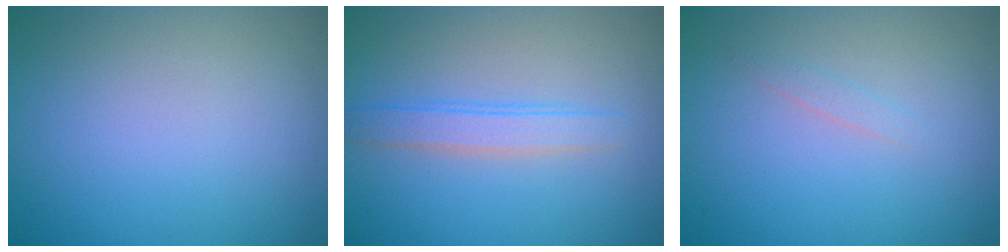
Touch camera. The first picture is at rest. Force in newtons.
{"total": 2.4, "press": 2.4, "slide": 0.2}
{"total": 0.6, "press": 0.6, "slide": 0.0}